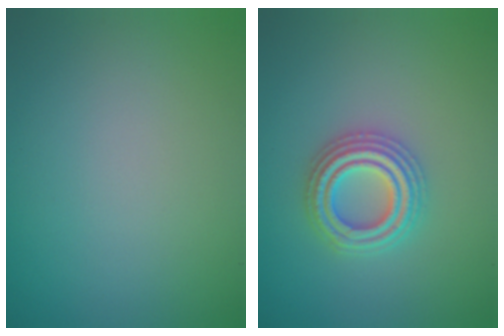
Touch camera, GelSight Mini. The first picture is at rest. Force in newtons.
{"total": 4.5, "press": 4.4, "slide": 0.8}